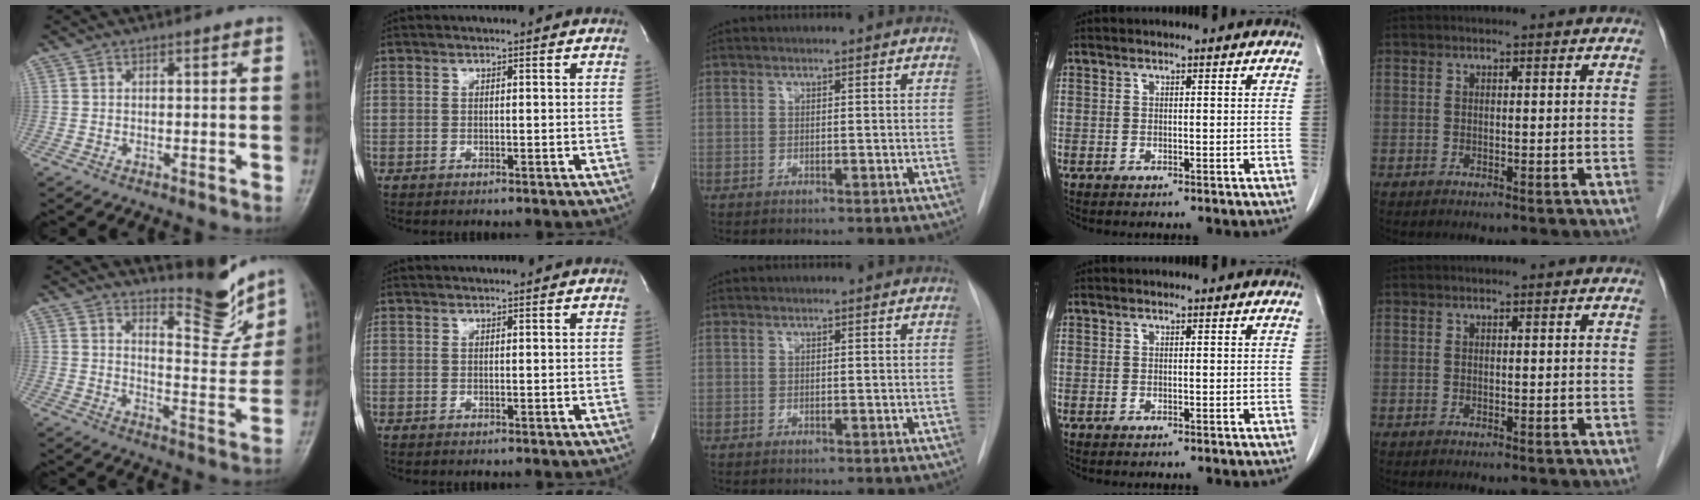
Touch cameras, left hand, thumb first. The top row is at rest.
{"thumb": {"total": 8.9, "force": [8.0, 2.0, 3.3], "torque": [-0.020, -0.078, 0.125]}, "index": {"total": 0.7, "force": [0.7, -0.2, 0.0], "torque": [-0.004, 0.010, 0.014]}}